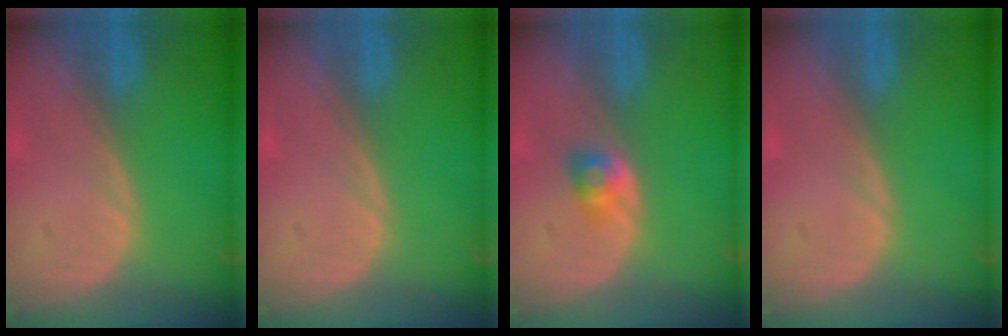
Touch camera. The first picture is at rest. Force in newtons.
{"total": 0.0}
{"total": 2.7, "press": 2.4, "slide": 1.2}
{"total": 0.0}